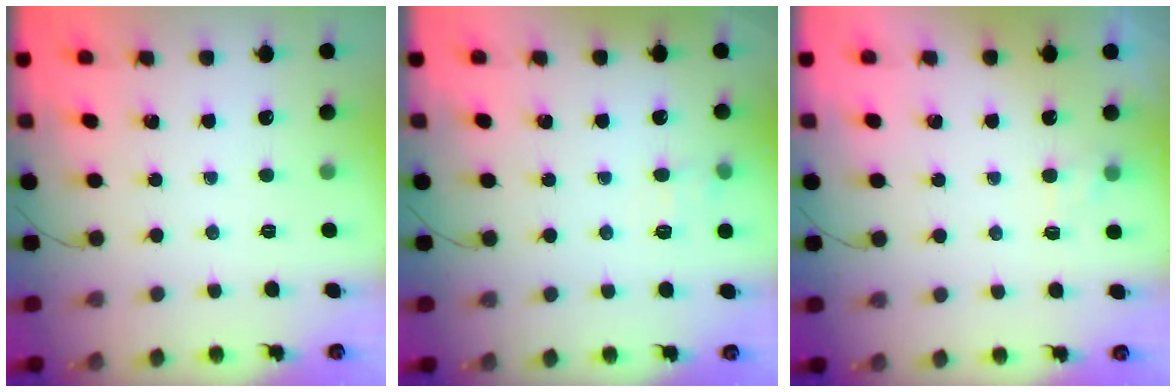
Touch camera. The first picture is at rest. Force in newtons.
{"total": 6.5, "press": 6.2, "slide": 1.8}
{"total": 1.9, "press": 1.4, "slide": 1.2}